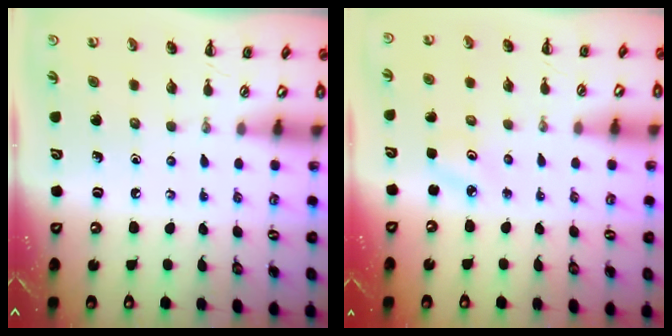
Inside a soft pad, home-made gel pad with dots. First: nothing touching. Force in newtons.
{"total": 2.3, "press": 2.2, "slide": 0.6}